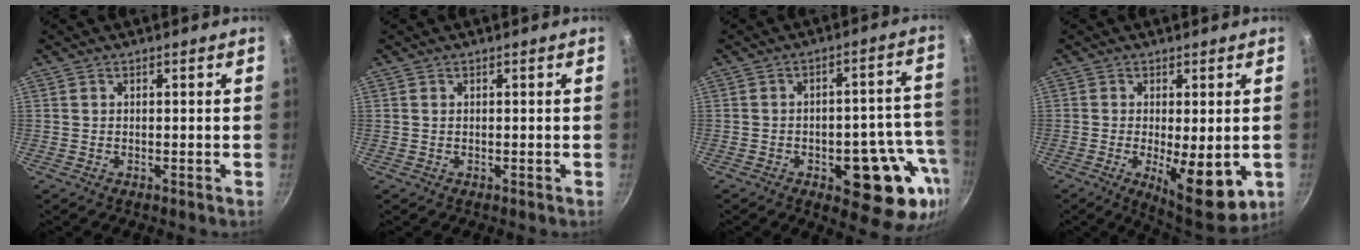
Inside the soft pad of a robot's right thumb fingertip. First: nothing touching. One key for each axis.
{"total": 0.0}
{"total": 16.7, "fx": -6.5, "fy": 7.6, "fz": 13.4, "tx": -0.111, "ty": 0.030, "tz": -0.082}
{"total": 11.7, "fx": -2.3, "fy": 4.1, "fz": 10.7, "tx": -0.140, "ty": -0.011, "tz": -0.019}